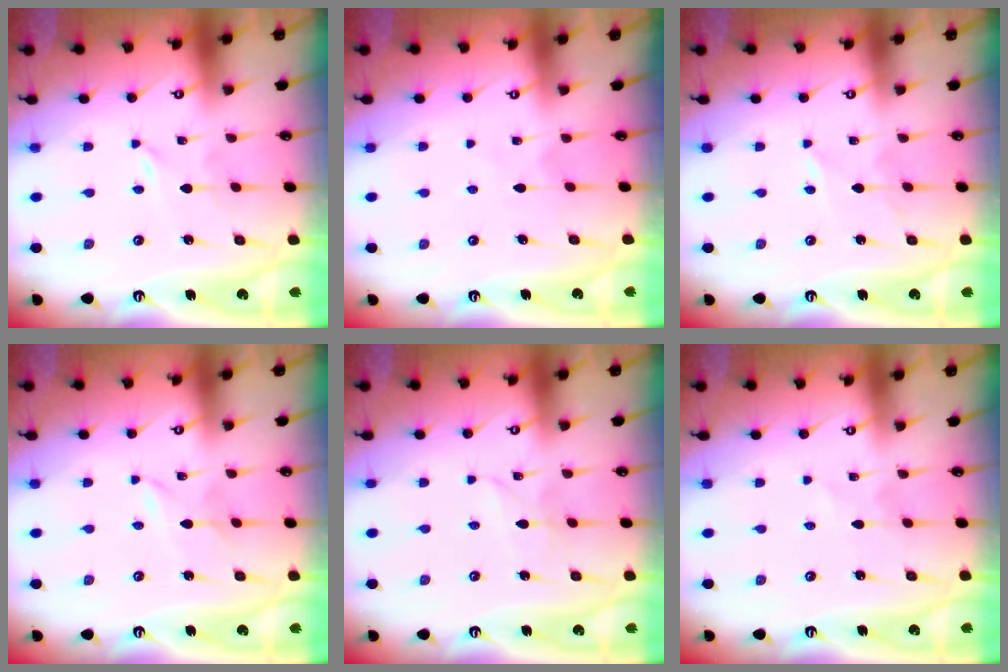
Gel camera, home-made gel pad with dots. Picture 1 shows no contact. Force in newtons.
{"total": 3.7, "press": 3.7, "slide": 0.3}
{"total": 2.8, "press": 2.8, "slide": 0.3}
{"total": 1.0, "press": 1.0, "slide": 0.2}
{"total": 2.4, "press": 2.4, "slide": 0.1}
{"total": 0.6, "press": 0.6, "slide": 0.1}